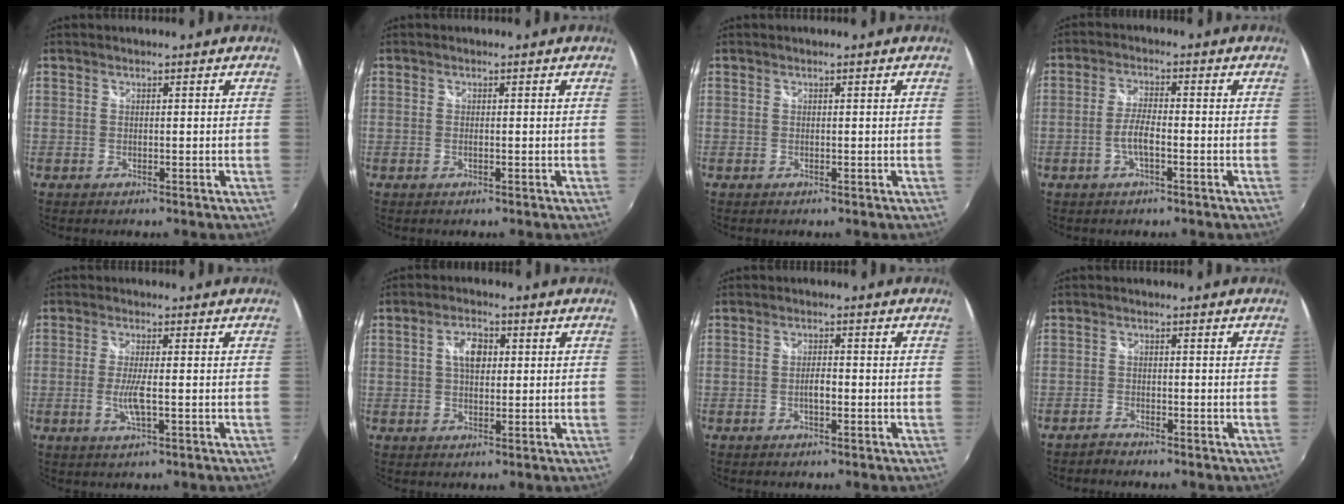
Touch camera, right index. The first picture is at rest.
{"total": 0.6, "force": [-0.2, 0.0, 0.6], "torque": [-0.013, 0.000, -0.004]}
{"total": 0.0}
{"total": 4.0, "force": [-1.5, 1.0, 3.6], "torque": [-0.078, 0.002, -0.029]}
{"total": 4.3, "force": [-1.0, 0.4, 4.1], "torque": [-0.086, -0.008, -0.019]}
{"total": 4.8, "force": [0.9, 2.9, 3.7], "torque": [-0.065, 0.012, 0.015]}
{"total": 2.0, "force": [-0.7, 0.7, 1.7], "torque": [-0.032, 0.001, -0.013]}
{"total": 1.8, "force": [-1.7, 0.4, 0.1], "torque": [-0.010, -0.001, -0.038]}